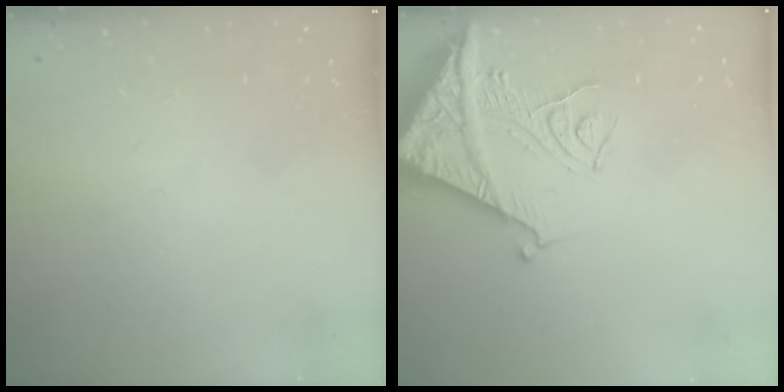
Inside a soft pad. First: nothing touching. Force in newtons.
{"total": 16.7, "press": 16.6, "slide": 1.8}